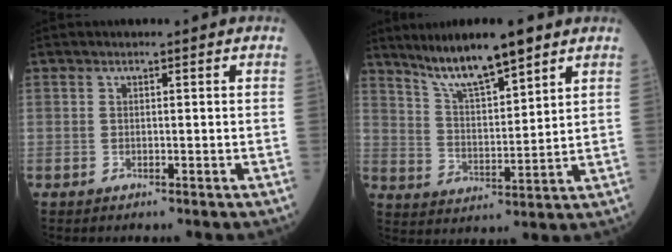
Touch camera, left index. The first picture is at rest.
{"total": 10.6, "force": [8.3, 1.1, 6.5], "torque": [-0.121, 0.005, 0.154]}